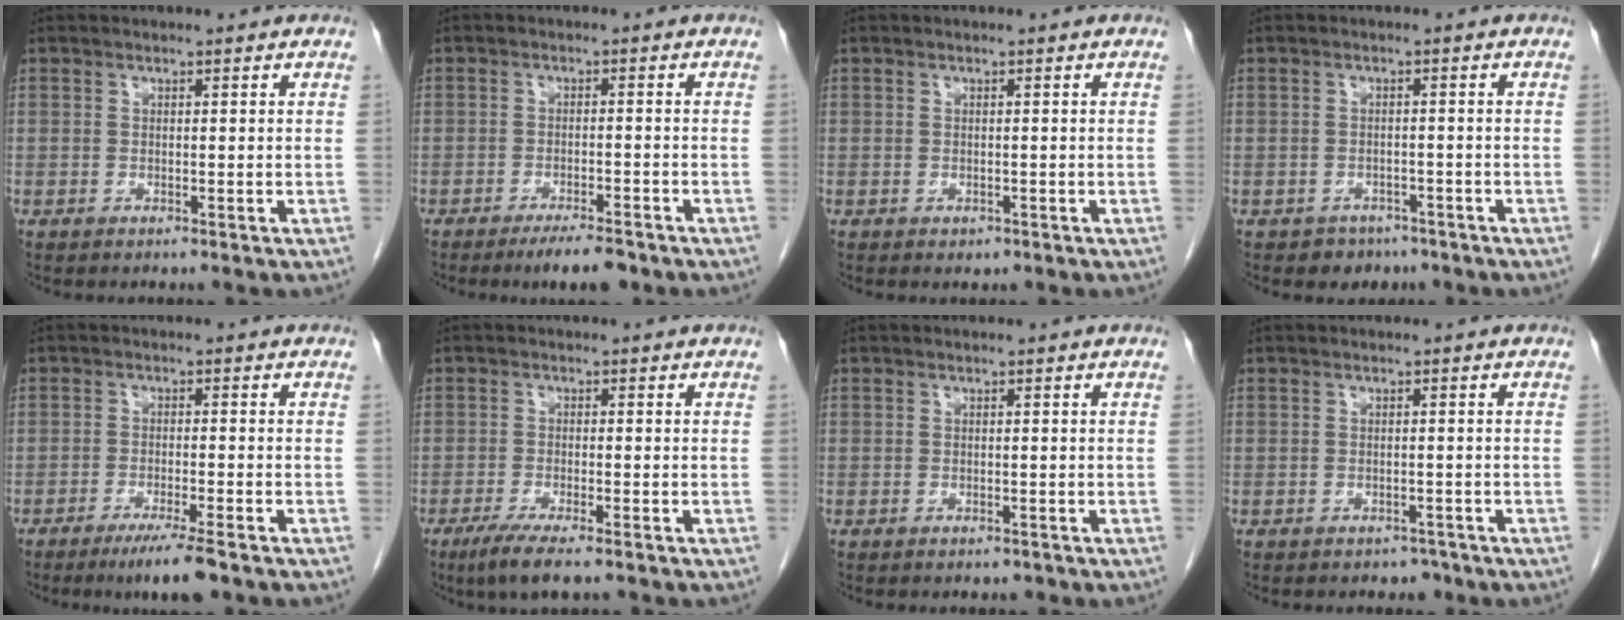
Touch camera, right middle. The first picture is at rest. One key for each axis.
{"total": 5.1, "fx": -3.9, "fy": 1.0, "fz": 3.2, "tx": -0.048, "ty": -0.005, "tz": -0.058}
{"total": 0.7, "fx": -0.3, "fy": 0.5, "fz": 0.3, "tx": -0.006, "ty": 0.001, "tz": -0.001}
{"total": 3.1, "fx": -2.1, "fy": 2.2, "fz": 0.0, "tx": -0.006, "ty": 0.012, "tz": -0.026}
{"total": 5.7, "fx": -4.1, "fy": -0.1, "fz": 4.1, "tx": -0.065, "ty": -0.014, "tz": -0.068}
{"total": 5.3, "fx": -3.6, "fy": 0.4, "fz": 3.8, "tx": -0.069, "ty": -0.015, "tz": -0.061}
{"total": 0.7, "fx": -0.6, "fy": 0.3, "fz": 0.2, "tx": -0.009, "ty": -0.001, "tz": -0.006}
{"total": 2.0, "fx": -1.6, "fy": 1.1, "fz": 0.2, "tx": -0.004, "ty": 0.004, "tz": -0.023}